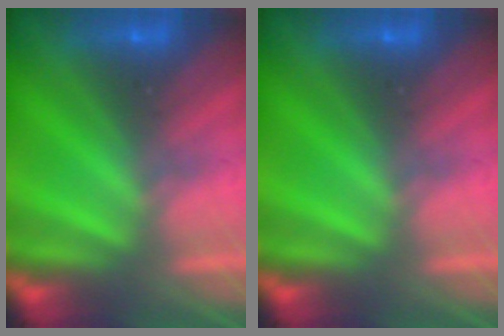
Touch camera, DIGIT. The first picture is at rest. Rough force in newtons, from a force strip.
{"total": 0.0}